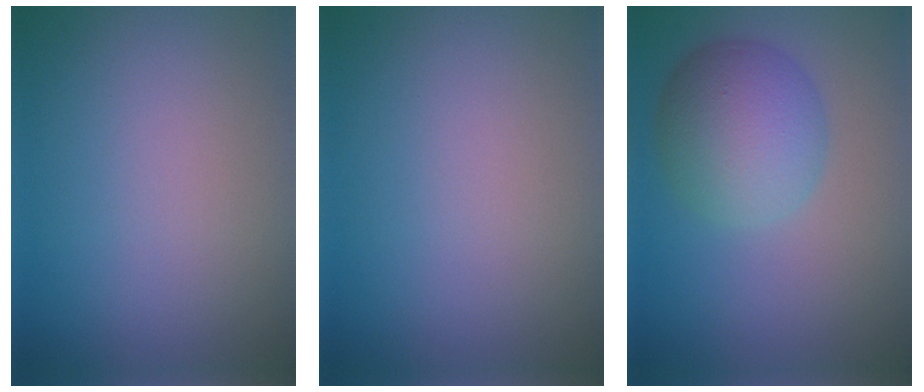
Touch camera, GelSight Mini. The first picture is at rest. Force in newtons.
{"total": 0.0}
{"total": 6.1, "press": 6.1, "slide": 0.1}